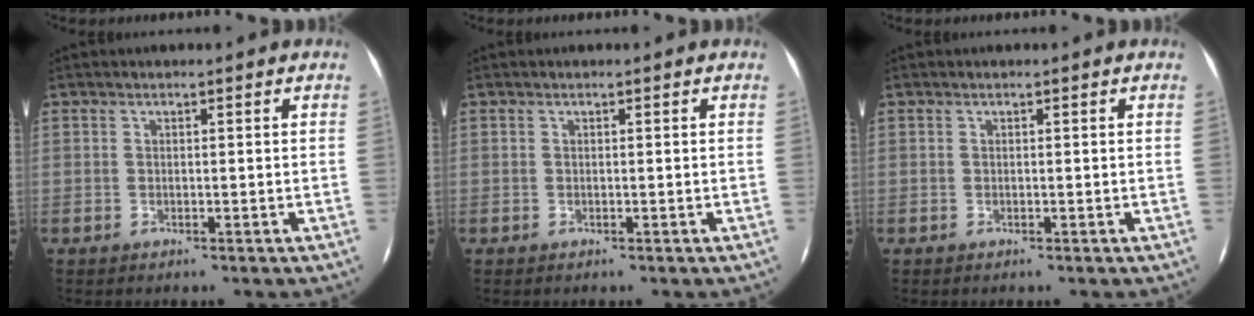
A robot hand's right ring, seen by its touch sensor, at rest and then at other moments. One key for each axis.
{"total": 0.0}
{"total": 0.0}